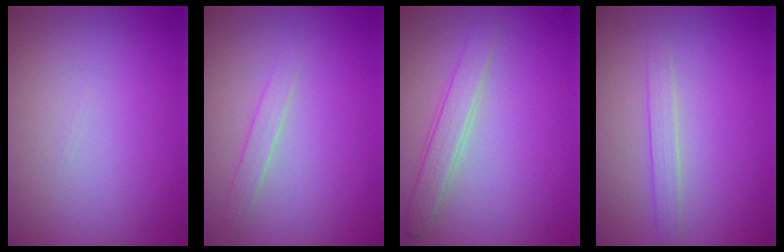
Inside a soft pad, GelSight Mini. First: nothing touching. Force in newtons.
{"total": 1.3, "press": 1.3, "slide": 0.0}
{"total": 2.3, "press": 2.3, "slide": 0.1}
{"total": 1.5, "press": 1.5, "slide": 0.1}